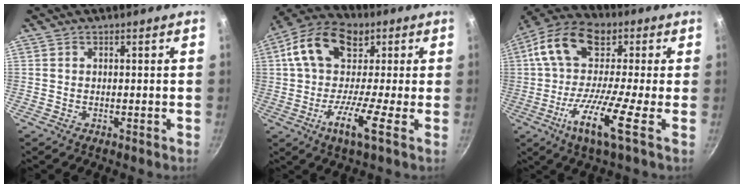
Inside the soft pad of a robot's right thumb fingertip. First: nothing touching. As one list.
[{"total": 15.5, "force": [1.3, 8.5, 12.9], "torque": [-0.209, 0.028, -0.003]}, {"total": 16.6, "force": [-1.4, 6.6, 15.1], "torque": [-0.271, 0.026, -0.058]}]